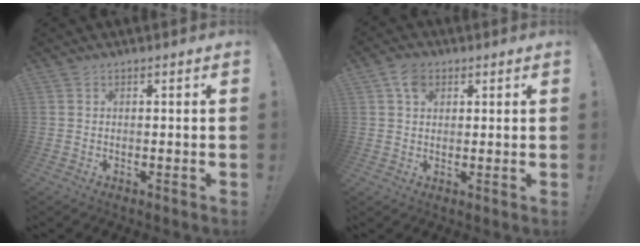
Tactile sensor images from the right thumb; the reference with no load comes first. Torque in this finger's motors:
{"motor_torque": [0.22, 0.11, -0.02, -0.19, 0.00]}